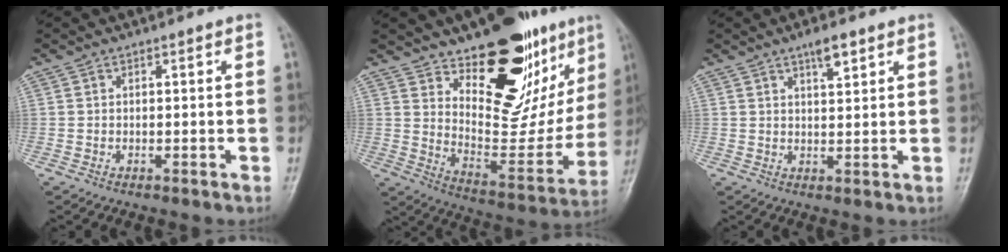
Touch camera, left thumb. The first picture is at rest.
{"total": 25.9, "force": [15.2, 11.9, 17.2], "torque": [-0.190, -0.089, 0.240]}
{"total": 4.0, "force": [2.5, 1.3, 2.9], "torque": [-0.040, -0.012, 0.042]}